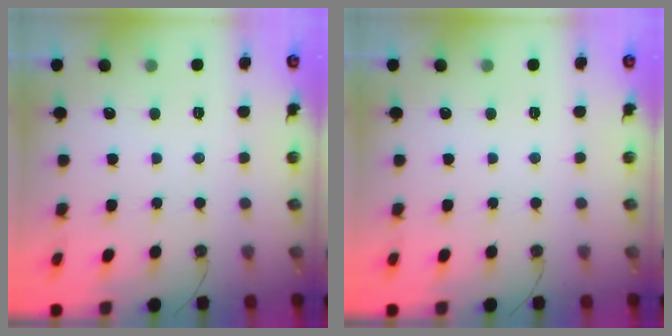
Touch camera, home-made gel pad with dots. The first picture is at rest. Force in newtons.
{"total": 0.0}